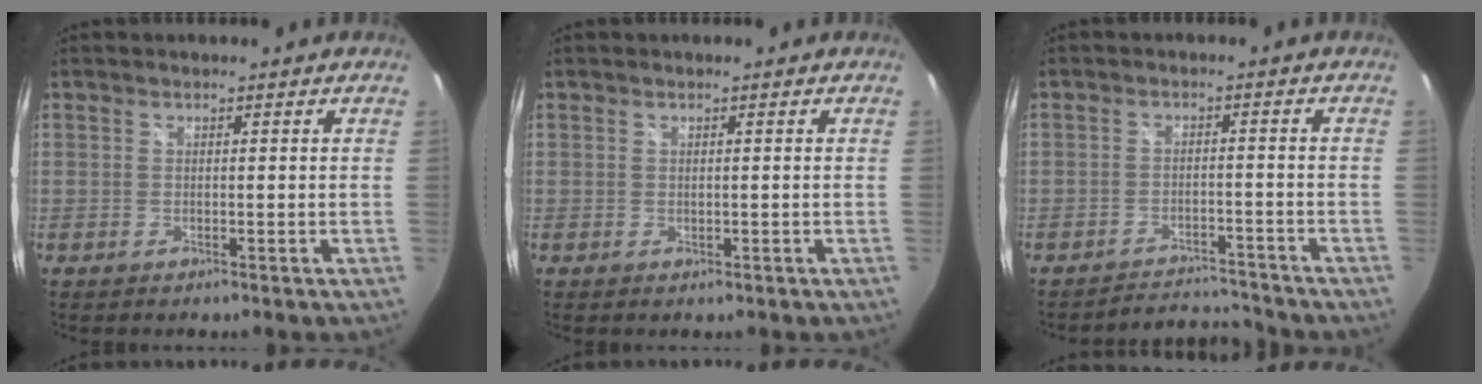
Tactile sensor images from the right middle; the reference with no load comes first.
{"total": 0.0}
{"total": 7.0, "force": [-6.9, 1.2, 0.2], "torque": [-0.019, 0.013, -0.101]}